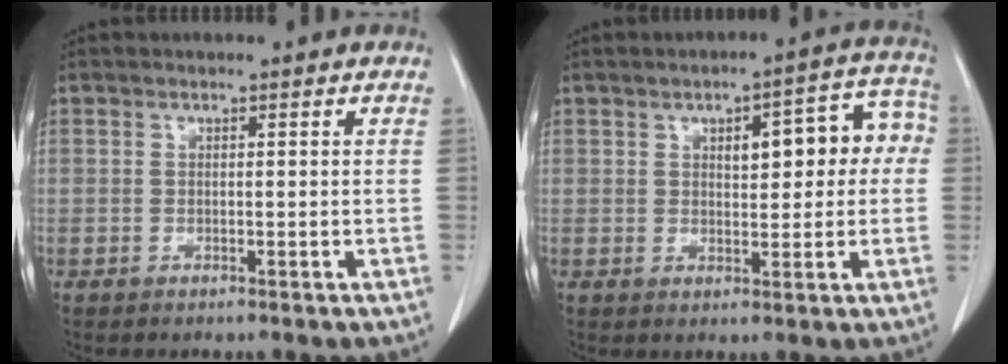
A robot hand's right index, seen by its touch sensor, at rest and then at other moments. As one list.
[{"total": 9.2, "force": [1.7, 3.7, 8.2], "torque": [-0.093, 0.038, 0.021]}]